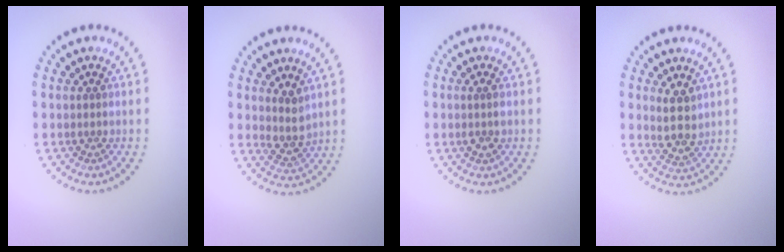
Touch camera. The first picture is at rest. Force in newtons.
{"total": 2.3, "press": 1.8, "slide": 1.5}
{"total": 1.2, "press": 1.1, "slide": 0.5}
{"total": 2.9, "press": 2.6, "slide": 1.4}